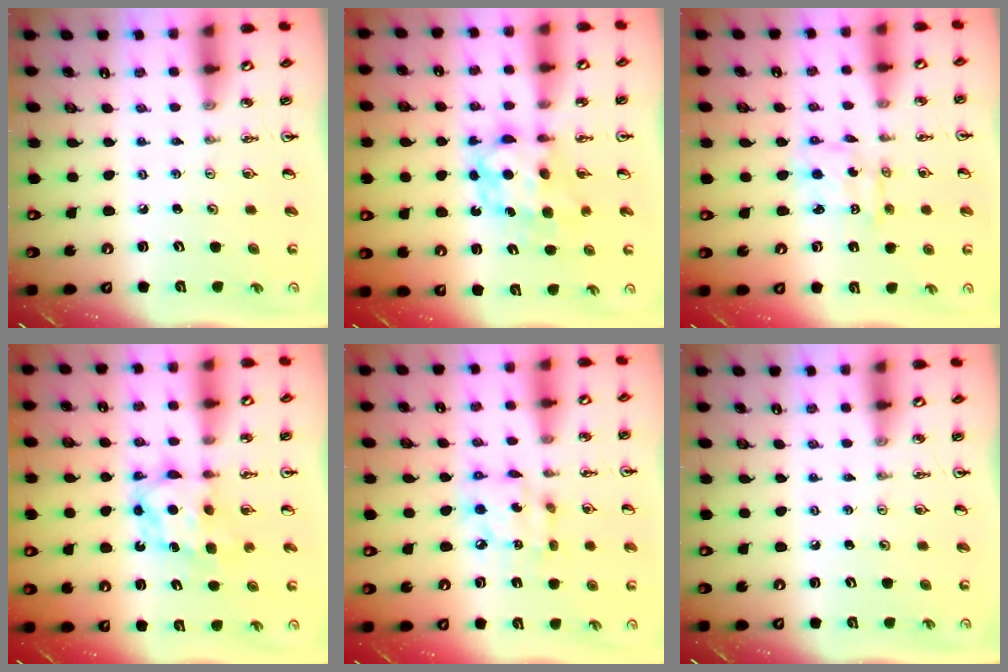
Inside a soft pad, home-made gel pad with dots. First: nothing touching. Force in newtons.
{"total": 6.7, "press": 6.7, "slide": 0.2}
{"total": 2.7, "press": 2.7, "slide": 0.2}
{"total": 6.9, "press": 6.9, "slide": 0.3}
{"total": 8.5, "press": 8.5, "slide": 0.5}
{"total": 0.0}